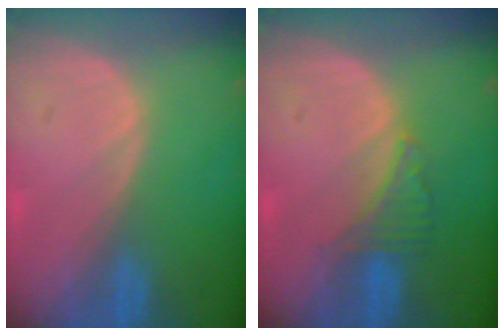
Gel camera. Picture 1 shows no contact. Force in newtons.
{"total": 3.2, "press": 3.2, "slide": 0.2}